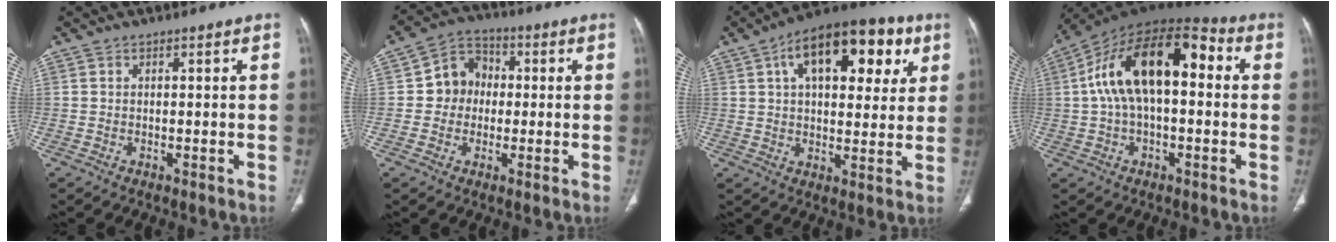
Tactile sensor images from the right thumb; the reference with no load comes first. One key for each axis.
{"total": 7.7, "fx": 0.0, "fy": 7.0, "fz": 3.3, "tx": -0.020, "ty": 0.020, "tz": -0.015}
{"total": 20.2, "fx": 7.8, "fy": 10.4, "fz": 15.5, "tx": -0.192, "ty": 0.008, "tz": 0.114}
{"total": 19.1, "fx": 2.6, "fy": 9.6, "fz": 16.3, "tx": -0.271, "ty": 0.051, "tz": 0.032}